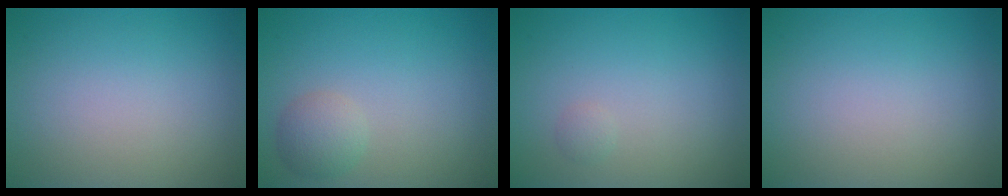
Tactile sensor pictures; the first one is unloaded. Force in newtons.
{"total": 2.1, "press": 2.1, "slide": 0.1}
{"total": 0.6, "press": 0.6, "slide": 0.1}
{"total": 0.0}